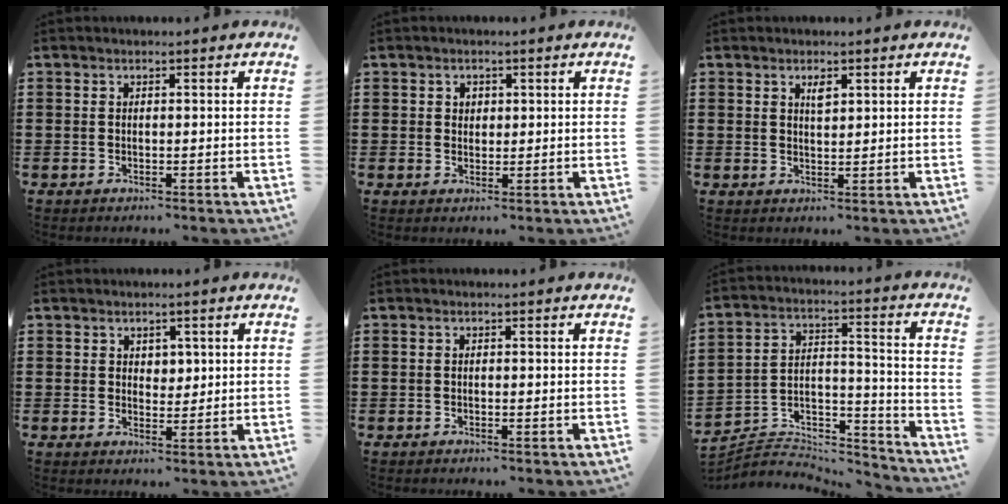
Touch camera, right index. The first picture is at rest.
{"total": 1.3, "force": [0.5, 1.1, 0.5], "torque": [-0.012, 0.006, 0.010]}
{"total": 1.7, "force": [1.0, 0.6, 1.3], "torque": [-0.020, 0.000, 0.015]}
{"total": 2.1, "force": [1.2, 1.6, 0.7], "torque": [-0.018, 0.009, 0.021]}
{"total": 0.0}
{"total": 4.1, "force": [-3.5, 2.0, 0.4], "torque": [-0.016, 0.002, -0.075]}